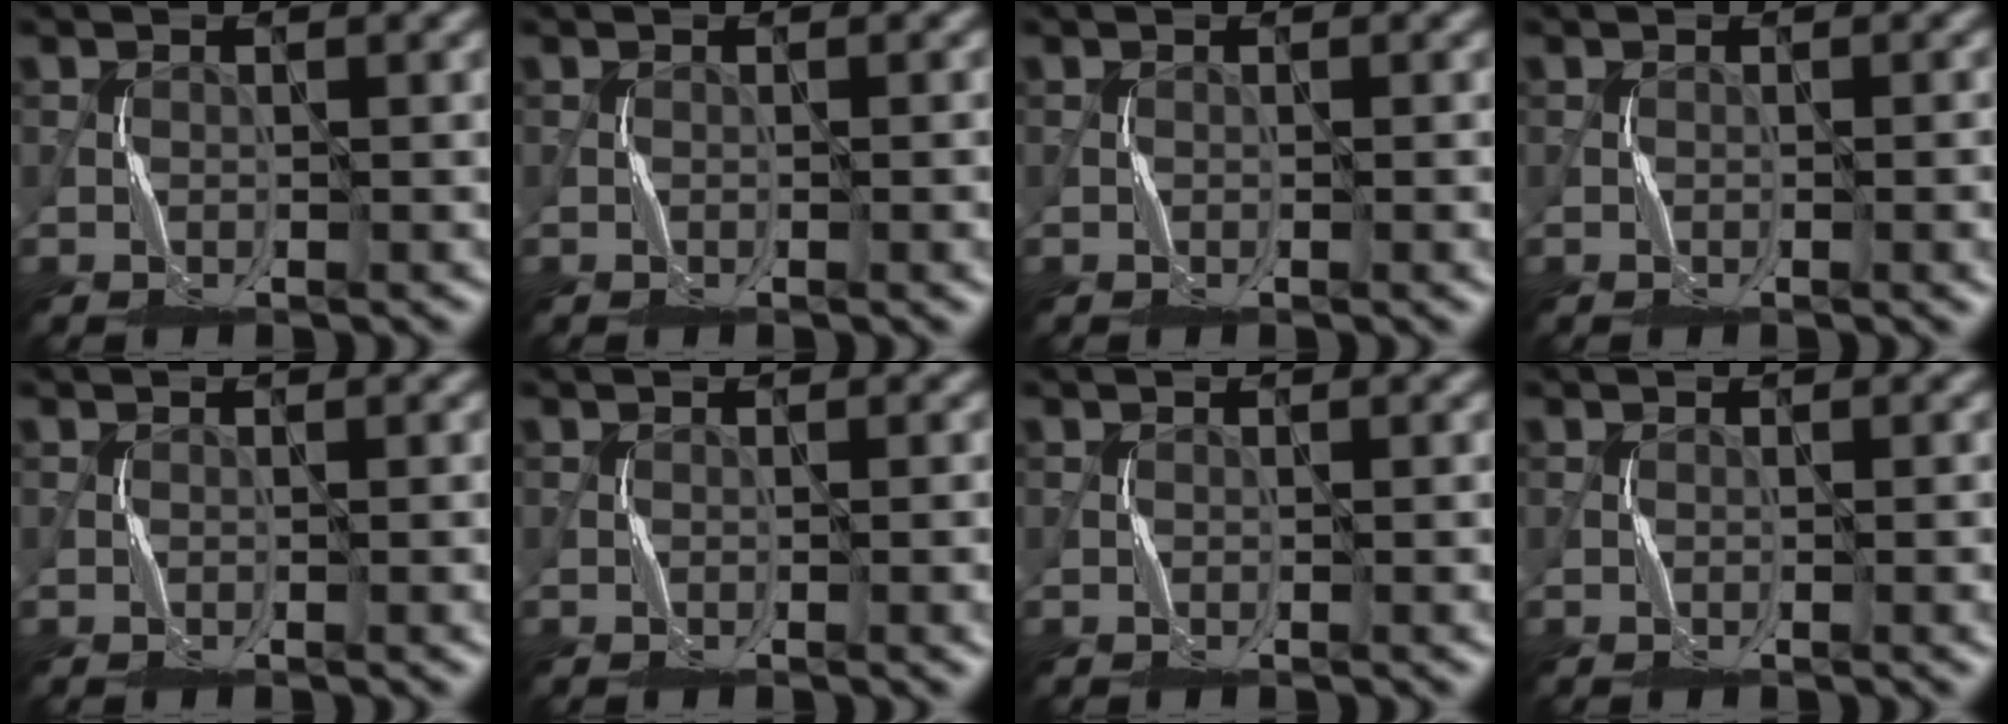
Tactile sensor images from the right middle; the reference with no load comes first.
{"total": 1.6, "force": [-0.3, 0.4, 1.5], "torque": [-0.013, 0.004, 0.000]}
{"total": 0.9, "force": [-0.2, 0.1, 0.8], "torque": [-0.008, 0.003, 0.000]}
{"total": 2.6, "force": [-0.5, 0.8, 2.5], "torque": [-0.017, 0.006, -0.001]}
{"total": 1.2, "force": [-0.2, 0.2, 1.2], "torque": [-0.012, 0.003, 0.000]}
{"total": 2.4, "force": [-0.5, 0.7, 2.3], "torque": [-0.017, 0.005, -0.002]}
{"total": 0.9, "force": [-0.2, 0.1, 0.9], "torque": [-0.008, 0.003, 0.001]}
{"total": 1.9, "force": [-0.3, 0.5, 1.8], "torque": [-0.013, 0.006, 0.000]}